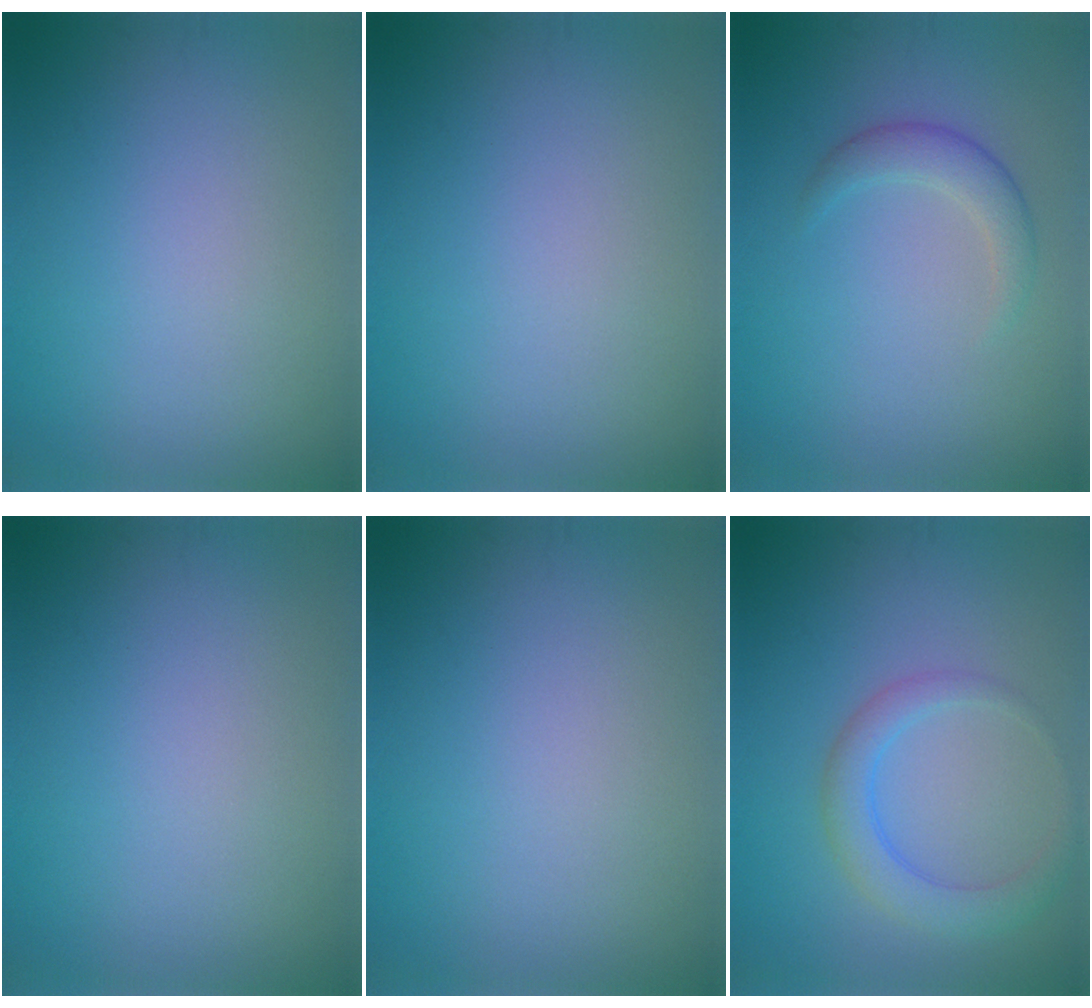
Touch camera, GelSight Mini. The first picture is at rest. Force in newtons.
{"total": 0.0}
{"total": 2.2, "press": 2.2, "slide": 0.1}
{"total": 0.0}
{"total": 0.0}
{"total": 3.2, "press": 3.2, "slide": 0.2}